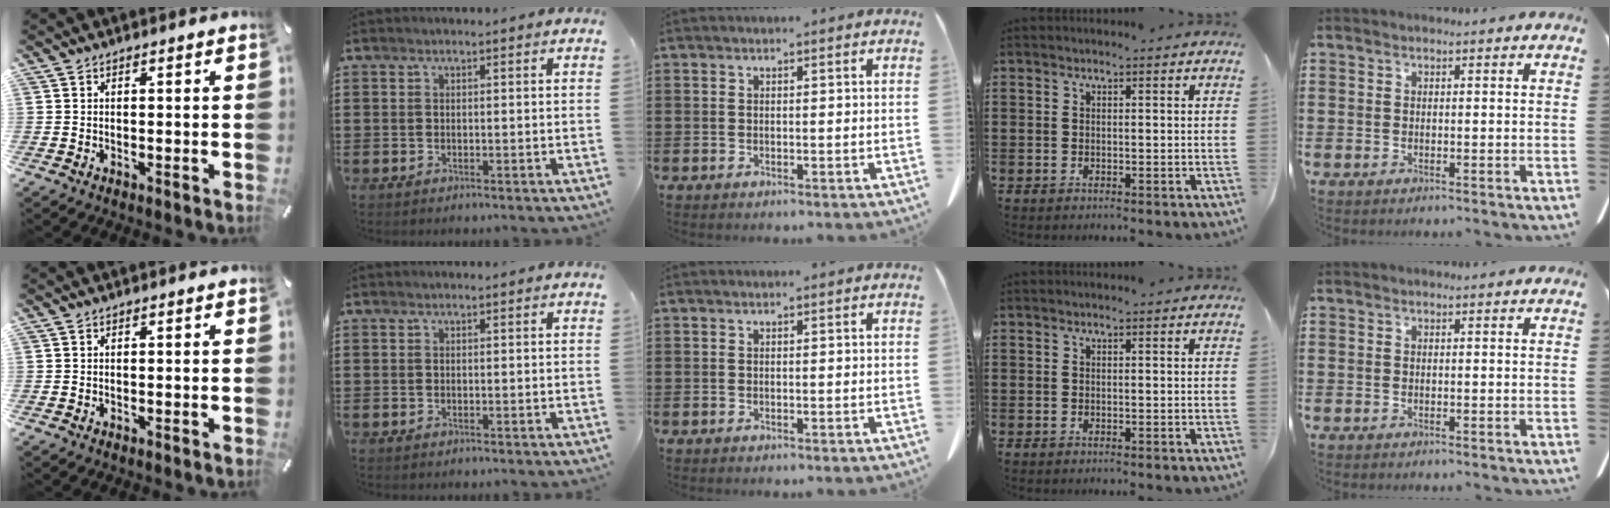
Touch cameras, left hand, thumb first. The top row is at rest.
{}